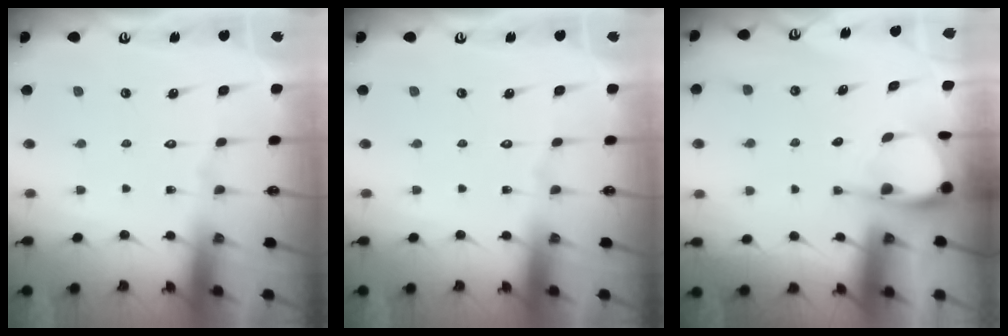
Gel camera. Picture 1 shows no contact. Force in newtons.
{"total": 0.0}
{"total": 4.9, "press": 4.9, "slide": 0.3}